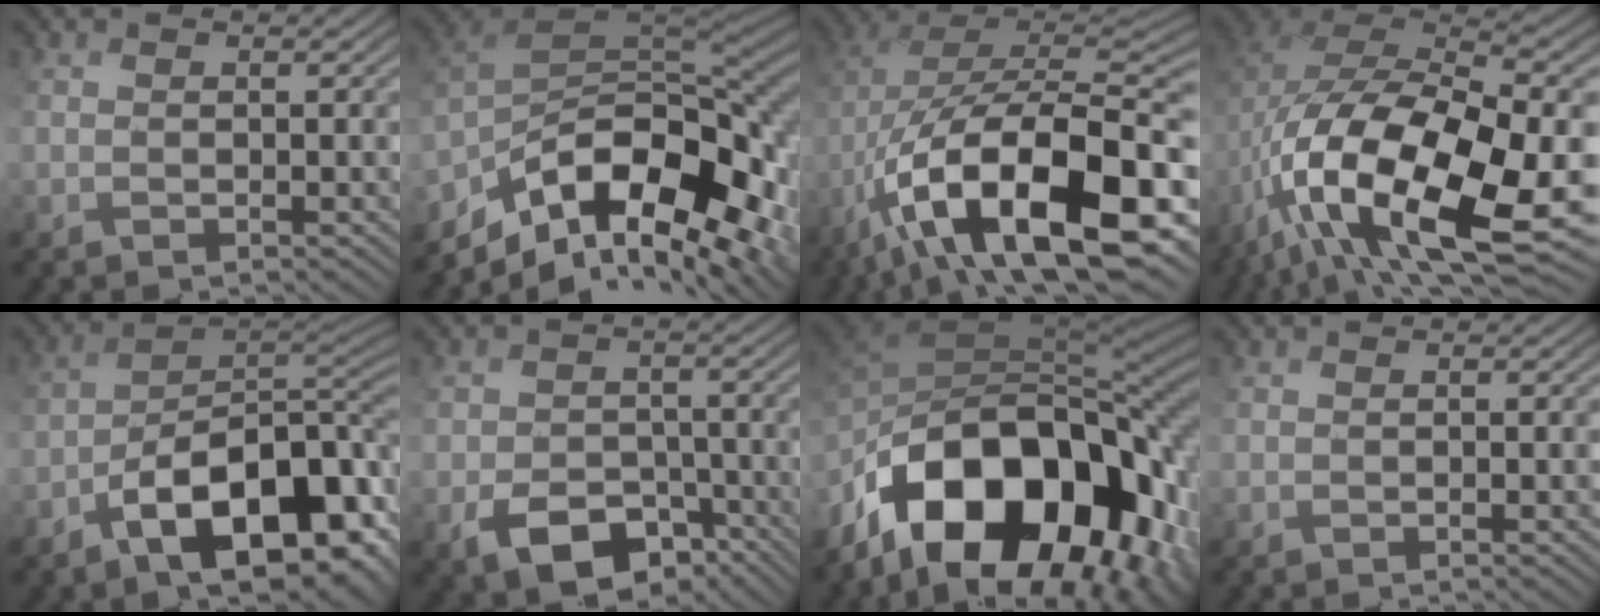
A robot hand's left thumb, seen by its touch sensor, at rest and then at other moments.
{"total": 16.1, "force": [-8.3, 8.0, 11.2], "torque": [-0.244, -0.019, -0.132]}
{"total": 18.5, "force": [-6.8, 9.4, 14.4], "torque": [-0.269, -0.008, -0.102]}
{"total": 17.3, "force": [-6.4, 9.0, 13.3], "torque": [-0.290, -0.039, -0.083]}
{"total": 15.2, "force": [-7.0, 7.8, 11.1], "torque": [-0.156, -0.017, -0.104]}
{"total": 6.8, "force": [-3.9, 4.4, 3.2], "torque": [-0.061, -0.010, -0.055]}
{"total": 18.8, "force": [-7.6, 10.6, 13.6], "torque": [-0.244, -0.008, -0.108]}
{"total": 0.0}